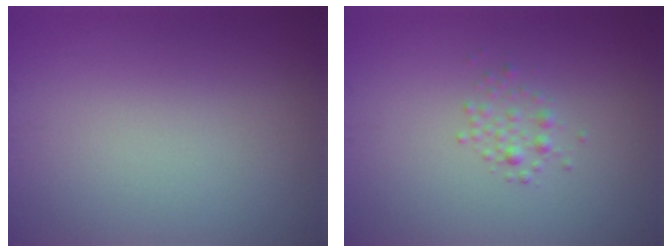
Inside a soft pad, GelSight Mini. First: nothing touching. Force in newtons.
{"total": 1.2, "press": 1.2, "slide": 0.1}